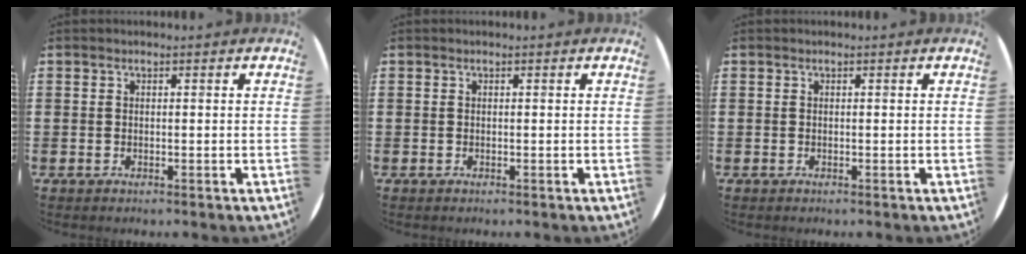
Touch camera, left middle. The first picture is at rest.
{"total": 0.0}
{"total": 0.0}